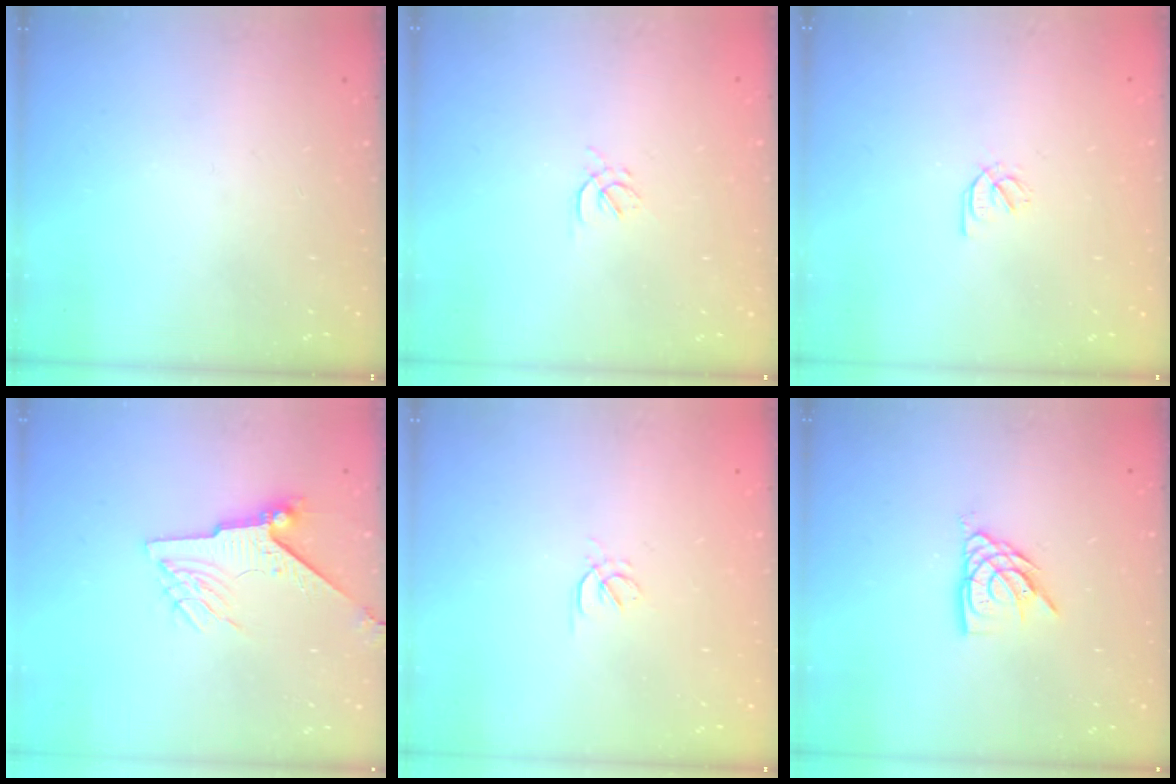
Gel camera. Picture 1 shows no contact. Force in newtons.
{"total": 1.7, "press": 1.6, "slide": 0.6}
{"total": 2.1, "press": 1.9, "slide": 0.8}
{"total": 7.0, "press": 6.9, "slide": 1.0}
{"total": 1.7, "press": 1.6, "slide": 0.5}
{"total": 7.9, "press": 7.8, "slide": 0.6}